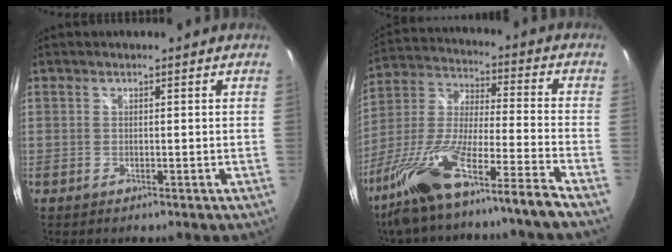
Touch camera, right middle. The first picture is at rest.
{"total": 18.1, "force": [-13.4, -0.7, 12.1], "torque": [-0.233, -0.030, -0.249]}